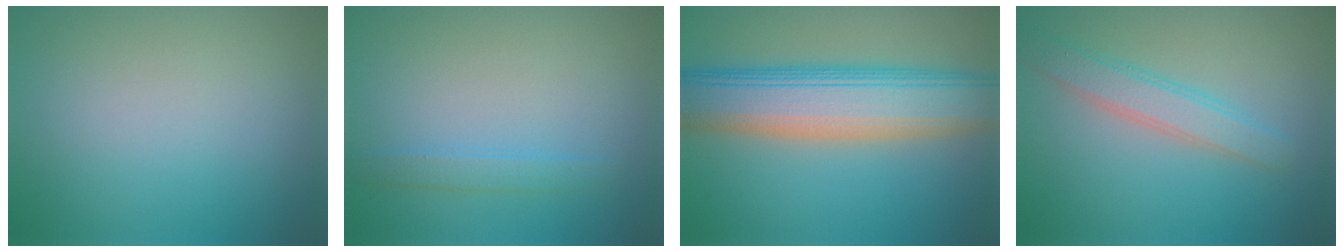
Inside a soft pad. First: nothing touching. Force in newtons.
{"total": 1.5, "press": 1.5, "slide": 0.2}
{"total": 10.1, "press": 10.1, "slide": 0.4}
{"total": 3.0, "press": 3.0, "slide": 0.1}